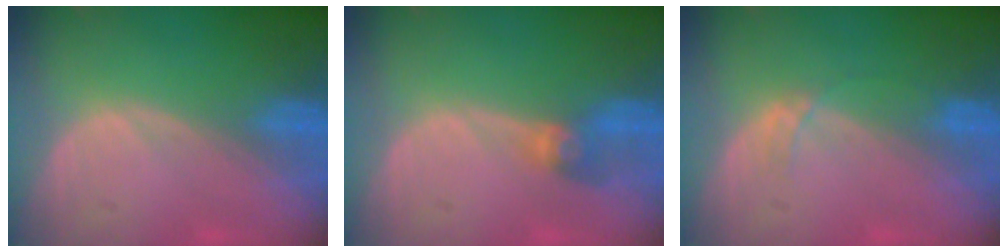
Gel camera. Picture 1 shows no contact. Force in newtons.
{"total": 2.7, "press": 2.7, "slide": 0.3}
{"total": 1.3, "press": 1.3, "slide": 0.1}